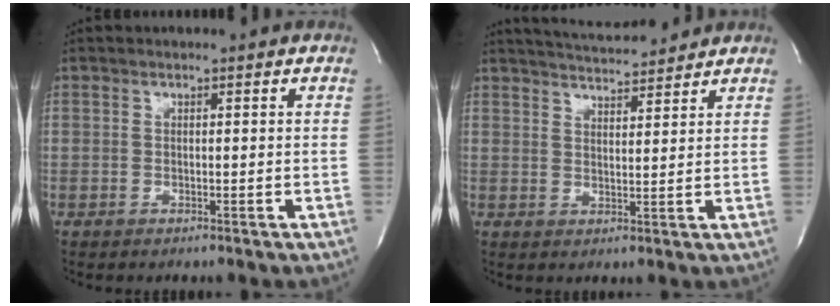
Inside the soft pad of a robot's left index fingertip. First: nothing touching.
{"total": 8.3, "force": [8.0, 0.8, 2.4], "torque": [-0.045, 0.012, 0.122]}